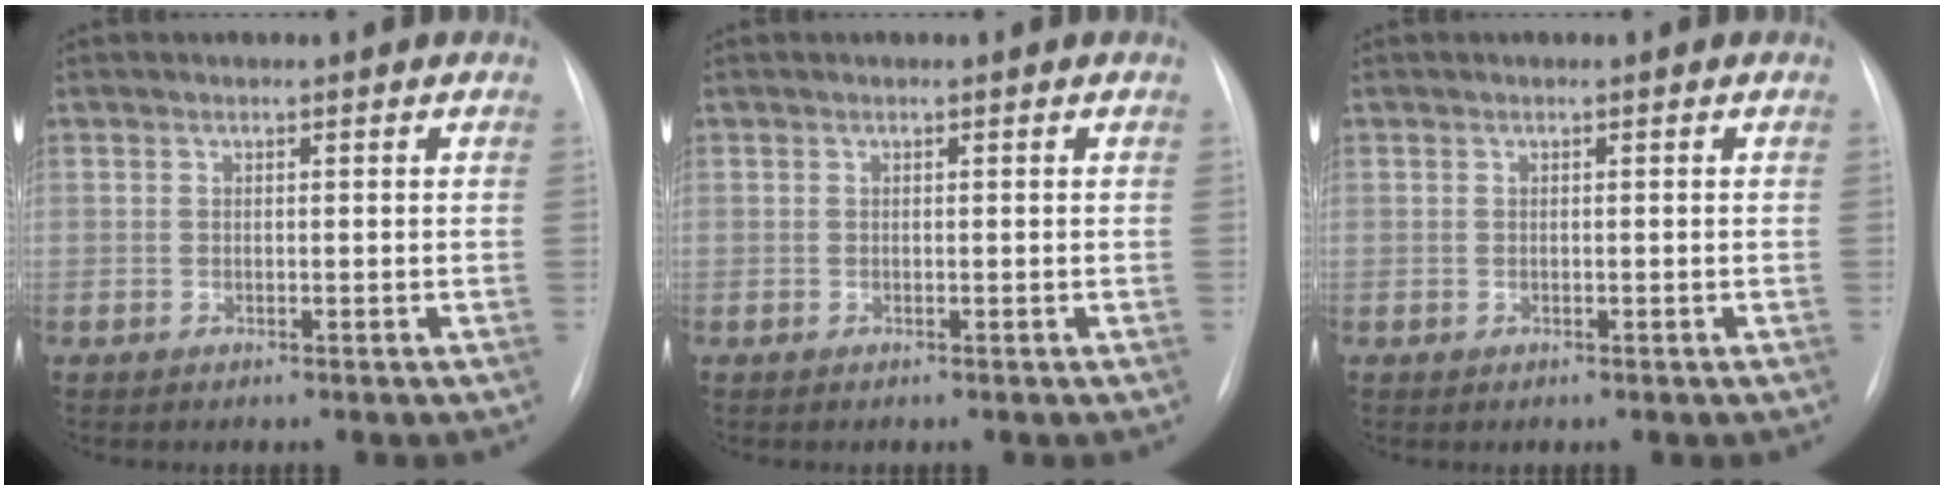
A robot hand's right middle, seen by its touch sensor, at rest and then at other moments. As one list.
[{"total": 0.0}, {"total": 0.0}]